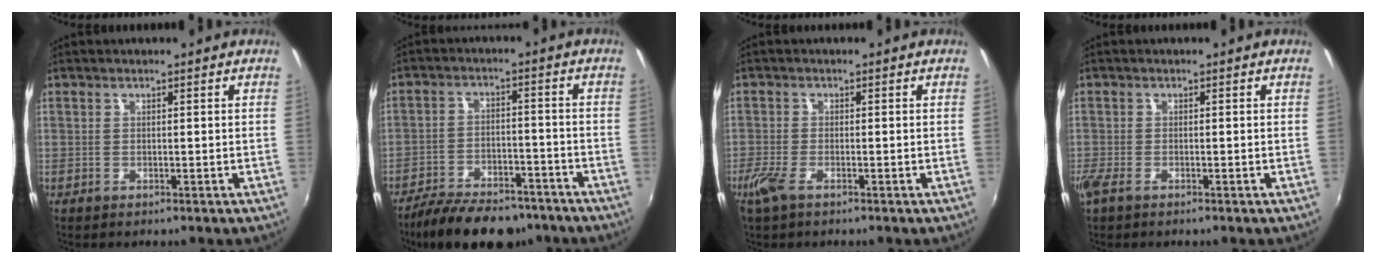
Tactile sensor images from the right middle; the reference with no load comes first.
{"total": 16.4, "force": [-13.3, 6.2, 7.5], "torque": [-0.156, -0.012, -0.195]}
{"total": 3.6, "force": [-2.3, 1.1, 2.6], "torque": [-0.063, -0.011, -0.046]}
{"total": 2.6, "force": [-1.7, 1.1, 1.7], "torque": [-0.041, -0.010, -0.033]}